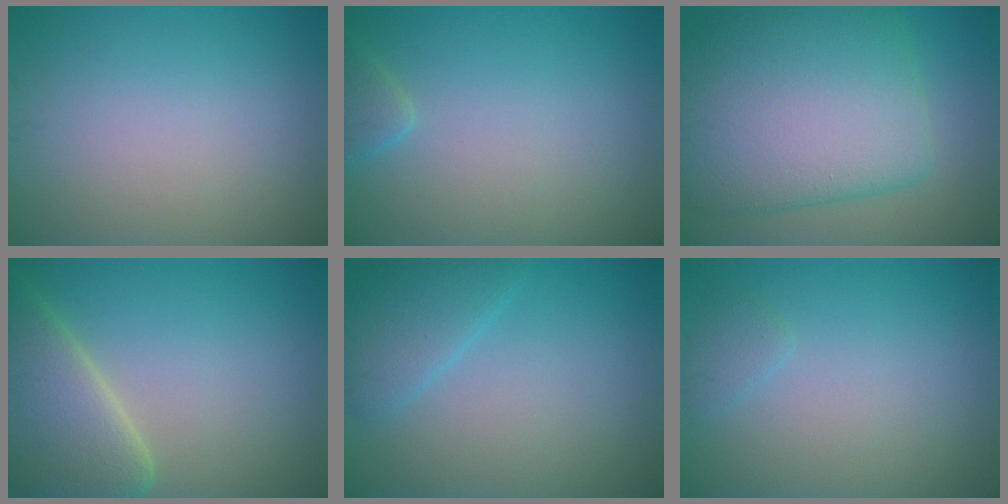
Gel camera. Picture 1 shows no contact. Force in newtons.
{"total": 1.5, "press": 1.5, "slide": 0.2}
{"total": 12.5, "press": 12.5, "slide": 0.3}
{"total": 8.0, "press": 8.0, "slide": 0.7}
{"total": 2.8, "press": 2.8, "slide": 0.1}
{"total": 1.0, "press": 1.0, "slide": 0.1}